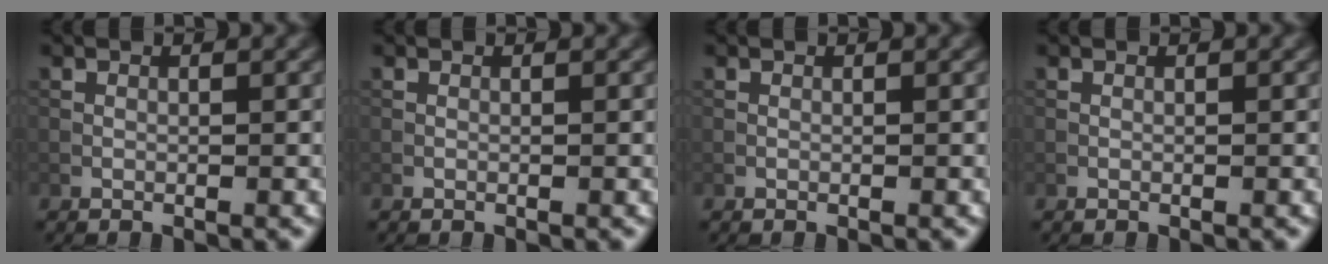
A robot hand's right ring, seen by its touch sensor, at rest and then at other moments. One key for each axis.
{"total": 0.0}
{"total": 0.0}
{"total": 0.0}